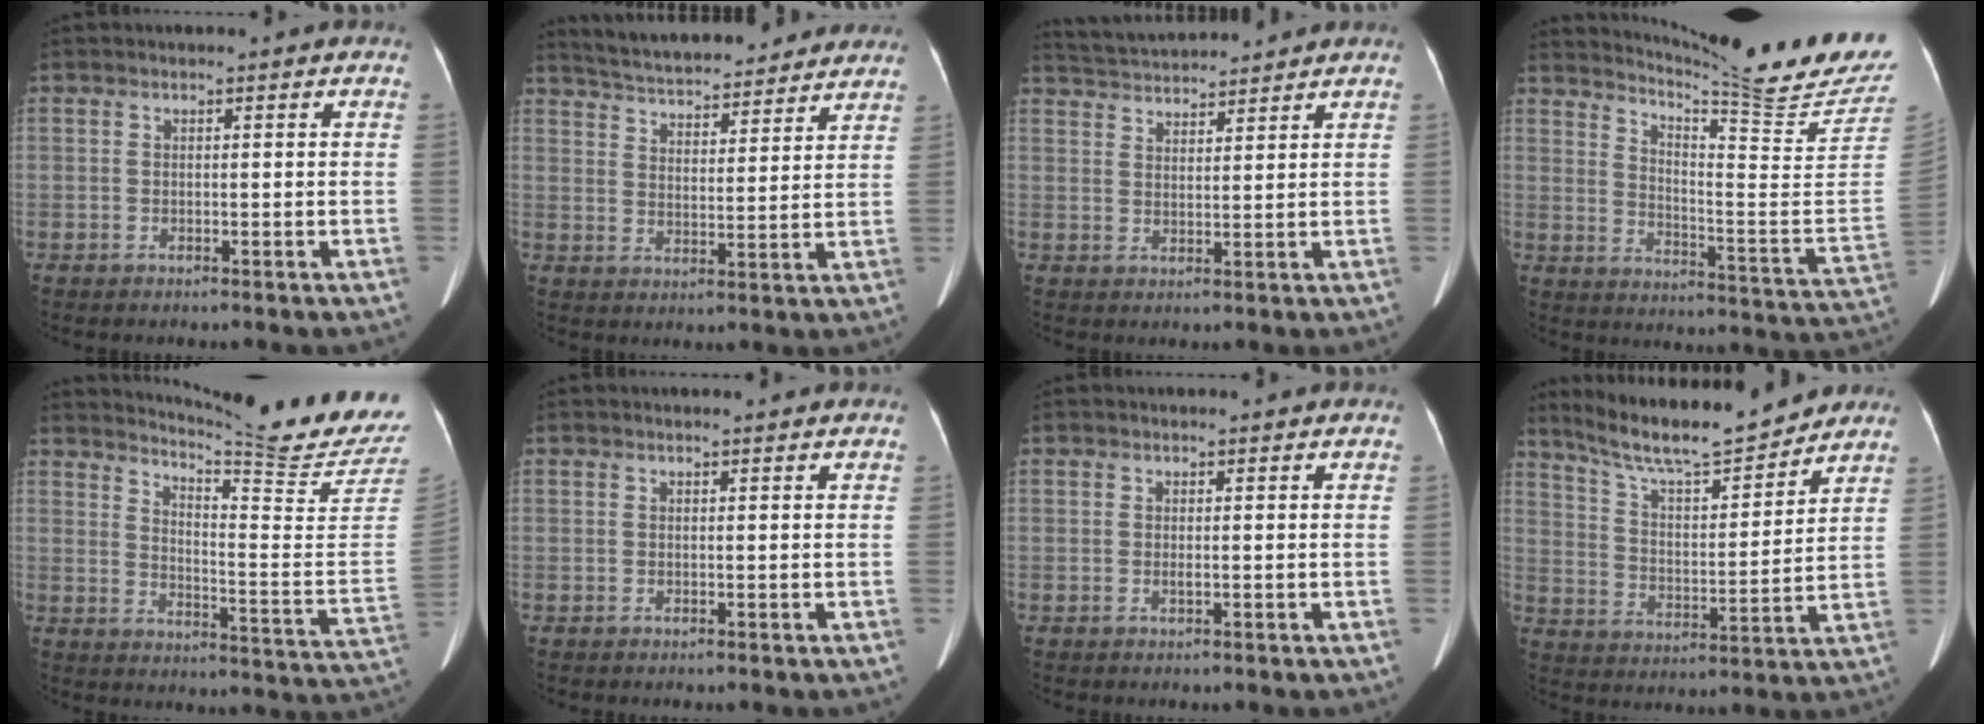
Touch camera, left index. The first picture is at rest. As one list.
[{"total": 18.5, "force": [16.9, 3.7, 6.6], "torque": [-0.108, 0.026, 0.240]}, {"total": 7.9, "force": [7.8, 0.2, 1.6], "torque": [-0.039, 0.030, 0.132]}, {"total": 21.9, "force": [19.5, -2.0, 9.8], "torque": [-0.162, -0.115, 0.258]}, {"total": 20.1, "force": [18.4, -2.1, 7.7], "torque": [-0.129, -0.128, 0.233]}, {"total": 1.1, "force": [1.1, -0.1, 0.4], "torque": [-0.008, 0.008, 0.018]}, {"total": 0.7, "force": [0.3, 0.1, 0.7], "torque": [-0.017, 0.004, 0.005]}, {"total": 16.3, "force": [14.5, 2.0, 7.2], "torque": [-0.125, 0.004, 0.240]}]